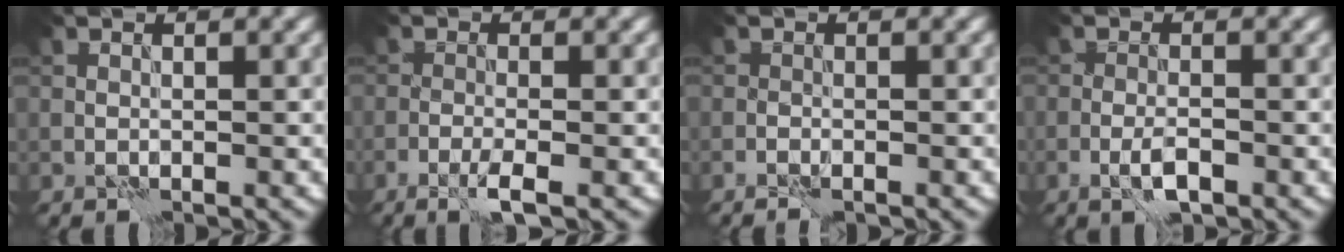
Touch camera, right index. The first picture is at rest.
{"total": 2.4, "force": [-1.3, 0.3, 2.0], "torque": [-0.038, 0.003, -0.032]}
{"total": 1.2, "force": [-0.9, 0.3, 0.6], "torque": [-0.017, 0.003, -0.016]}
{"total": 2.3, "force": [-1.2, 0.6, 1.8], "torque": [-0.038, 0.001, -0.026]}